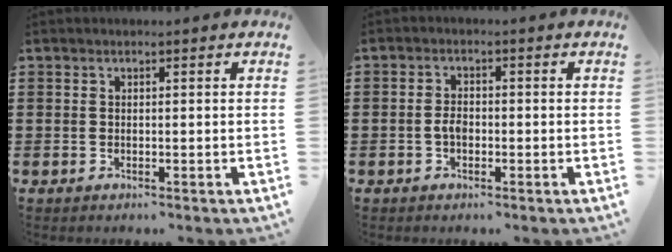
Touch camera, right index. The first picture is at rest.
{"total": 1.5, "force": [-0.5, 0.7, 1.2], "torque": [-0.033, -0.005, -0.010]}